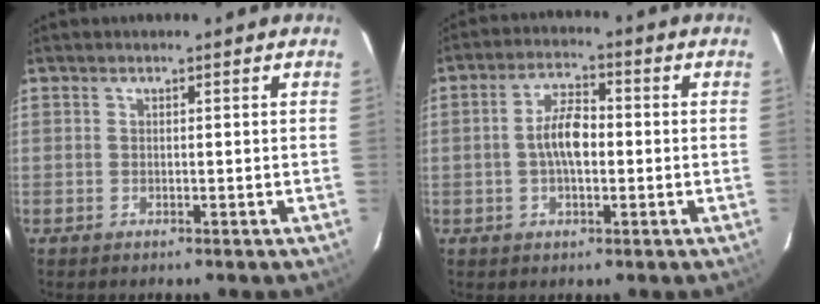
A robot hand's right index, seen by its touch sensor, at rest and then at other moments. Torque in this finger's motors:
{"motor_torque": [0.29, 0.02, 0.20, 0.11]}